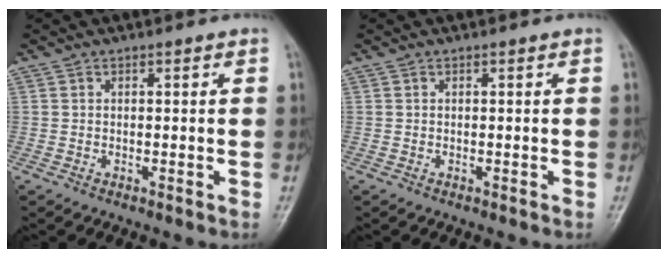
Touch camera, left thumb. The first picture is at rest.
{"total": 0.0}